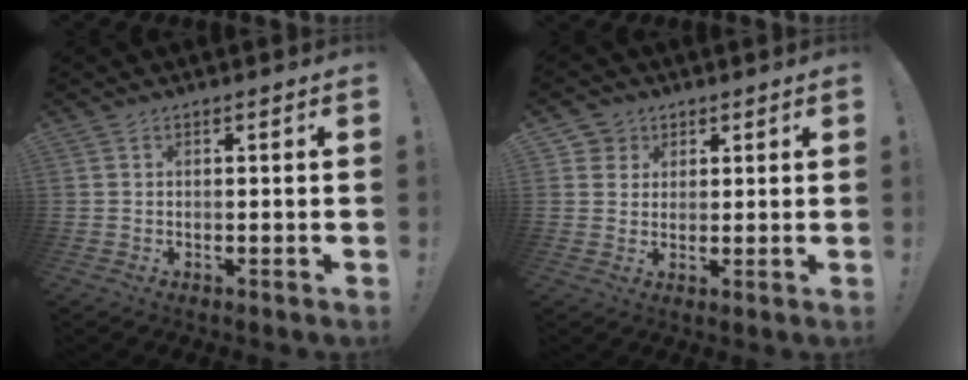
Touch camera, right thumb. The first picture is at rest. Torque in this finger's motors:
{"motor_torque": [-0.29, 0.41, -0.03, 0.02, 0.06]}